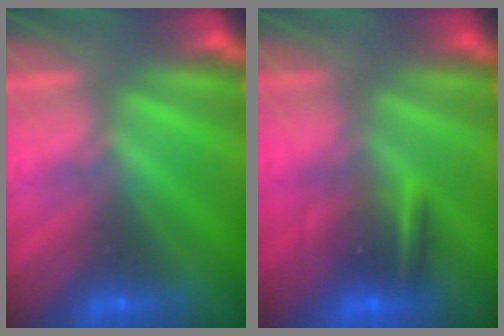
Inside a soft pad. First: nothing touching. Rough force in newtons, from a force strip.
{"total": 6.6}